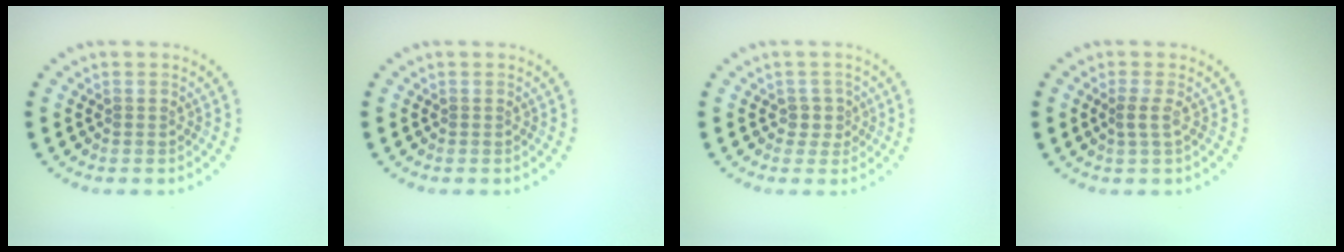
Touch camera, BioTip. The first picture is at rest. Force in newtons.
{"total": 0.0}
{"total": 1.5, "press": 1.1, "slide": 1.0}
{"total": 1.4, "press": 1.0, "slide": 1.0}